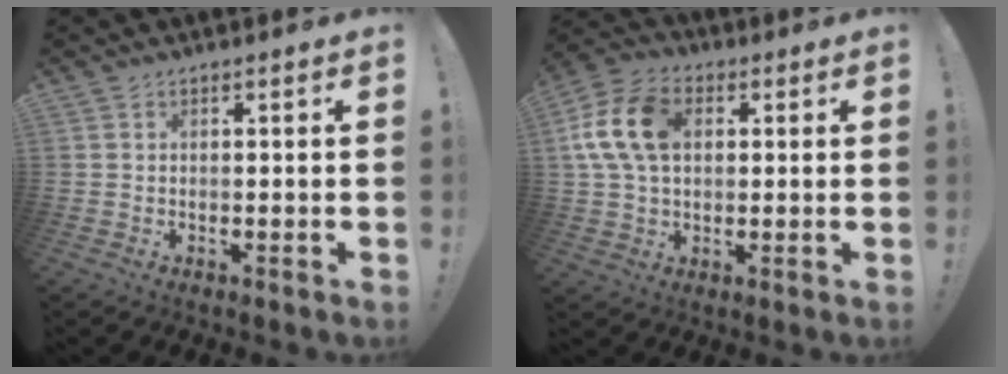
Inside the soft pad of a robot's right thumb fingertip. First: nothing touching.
{"total": 14.9, "force": [2.9, 10.2, 10.4], "torque": [-0.201, 0.010, 0.058]}